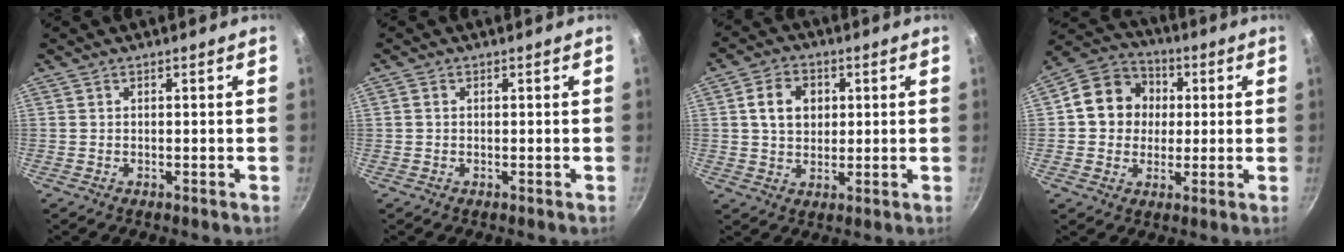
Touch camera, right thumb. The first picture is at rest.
{"total": 0.7, "force": [0.1, 0.6, 0.4], "torque": [-0.006, 0.004, 0.000]}
{"total": 7.5, "force": [1.6, 5.9, 4.4], "torque": [-0.057, 0.005, 0.022]}
{"total": 11.8, "force": [1.4, 10.5, 5.2], "torque": [-0.056, 0.016, 0.008]}